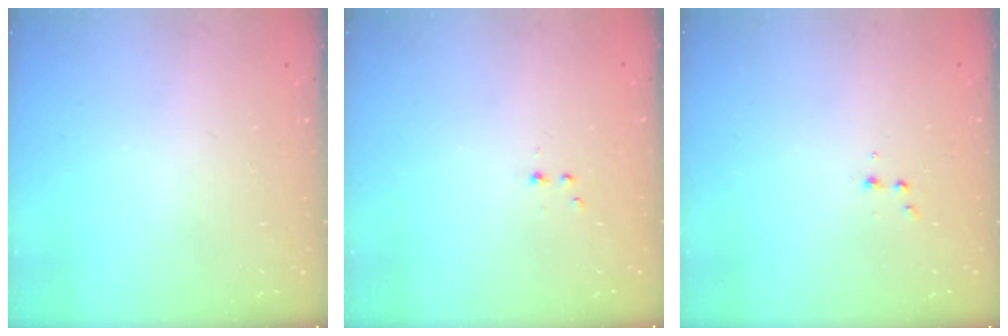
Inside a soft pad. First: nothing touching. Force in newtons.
{"total": 2.2, "press": 1.9, "slide": 1.0}
{"total": 3.2, "press": 3.1, "slide": 1.0}